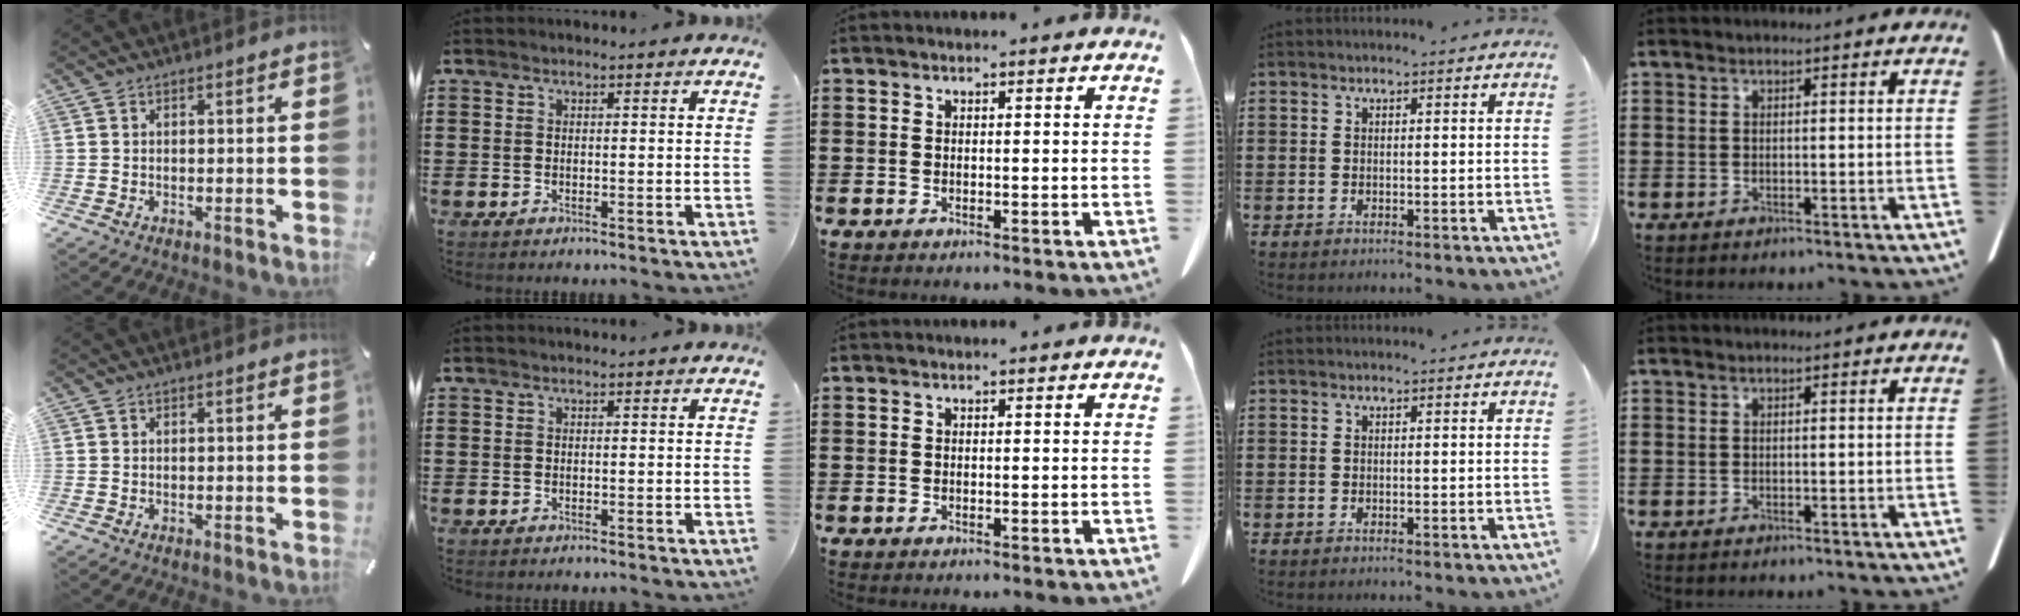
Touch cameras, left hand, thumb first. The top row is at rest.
{}